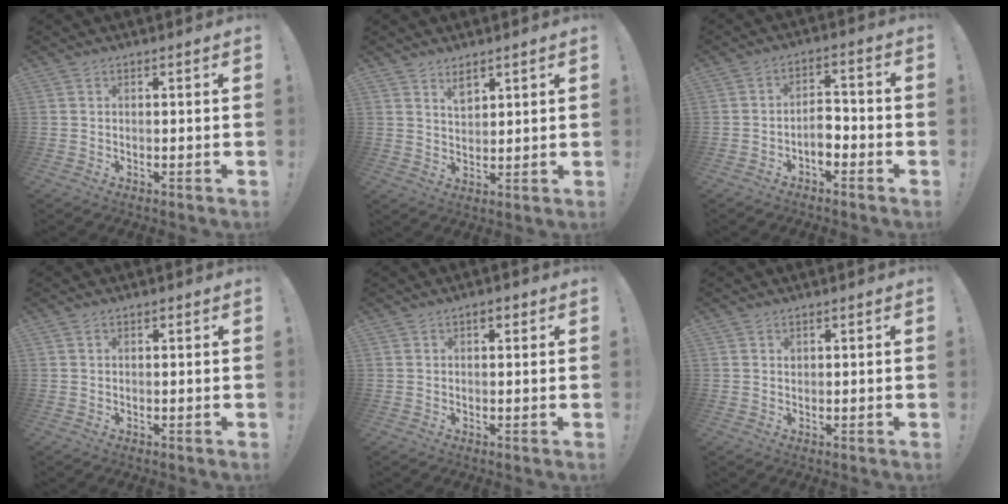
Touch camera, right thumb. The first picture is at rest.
{"total": 4.6, "force": [3.4, 2.6, 1.7], "torque": [-0.016, -0.023, 0.060]}
{"total": 5.8, "force": [-2.8, 3.2, 4.0], "torque": [-0.066, 0.006, -0.051]}
{"total": 0.6, "force": [0.2, 0.5, 0.3], "torque": [-0.003, 0.000, 0.003]}
{"total": 2.0, "force": [0.8, 1.1, 1.4], "torque": [-0.015, -0.001, 0.011]}
{"total": 1.0, "force": [0.5, 0.9, 0.2], "torque": [0.002, -0.001, 0.008]}